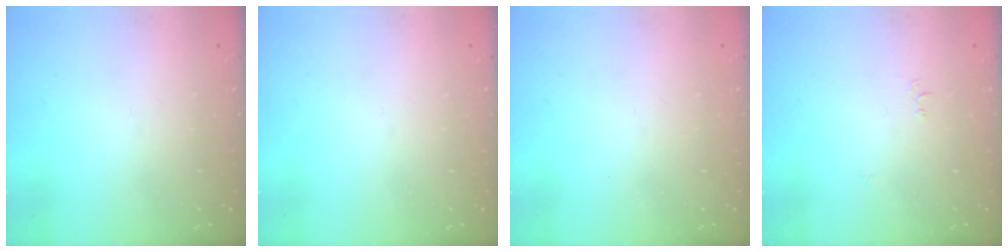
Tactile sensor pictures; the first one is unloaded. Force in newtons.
{"total": 0.0}
{"total": 2.1, "press": 2.0, "slide": 0.4}
{"total": 4.3, "press": 4.3, "slide": 0.6}